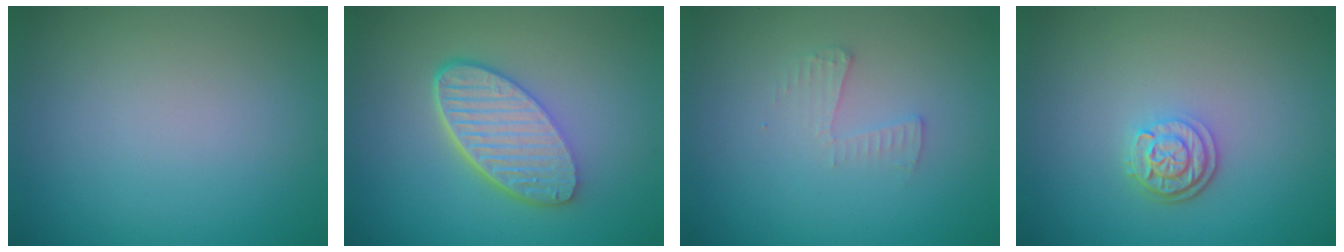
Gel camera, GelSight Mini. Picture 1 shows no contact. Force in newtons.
{"total": 6.0, "press": 4.4, "slide": 4.1}
{"total": 1.4, "press": 1.4, "slide": 0.1}
{"total": 2.5, "press": 2.1, "slide": 1.4}